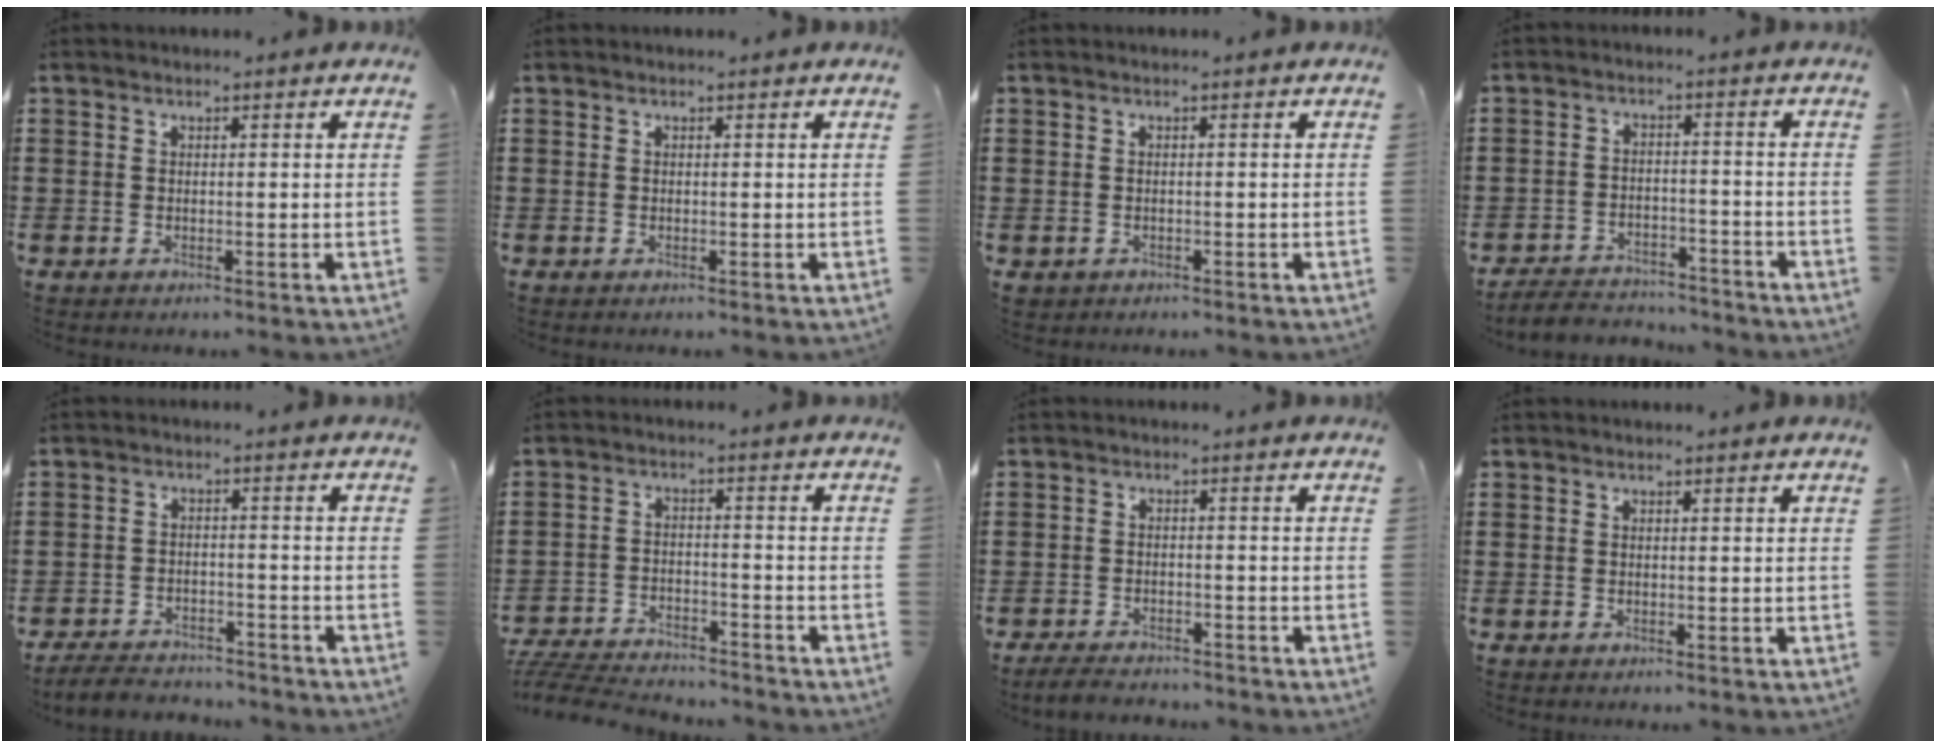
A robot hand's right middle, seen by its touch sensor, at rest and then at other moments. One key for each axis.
{"total": 0.0}
{"total": 0.6, "fx": -0.3, "fy": 0.4, "fz": 0.0, "tx": -0.001, "ty": 0.005, "tz": -0.009}
{"total": 4.4, "fx": -4.3, "fy": 1.0, "fz": 0.1, "tx": -0.010, "ty": 0.009, "tz": -0.092}
{"total": 4.1, "fx": -4.0, "fy": 0.9, "fz": 0.1, "tx": -0.010, "ty": 0.007, "tz": -0.087}
{"total": 6.2, "fx": -6.0, "fy": 0.8, "fz": 1.0, "tx": -0.030, "ty": 0.008, "tz": -0.124}
{"total": 3.2, "fx": -3.1, "fy": 0.7, "fz": 0.2, "tx": -0.014, "ty": 0.001, "tz": -0.069}
{"total": 0.0}